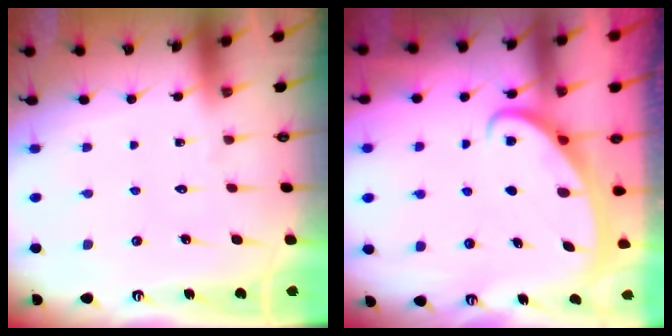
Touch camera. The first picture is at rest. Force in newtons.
{"total": 2.6, "press": 2.6, "slide": 0.3}